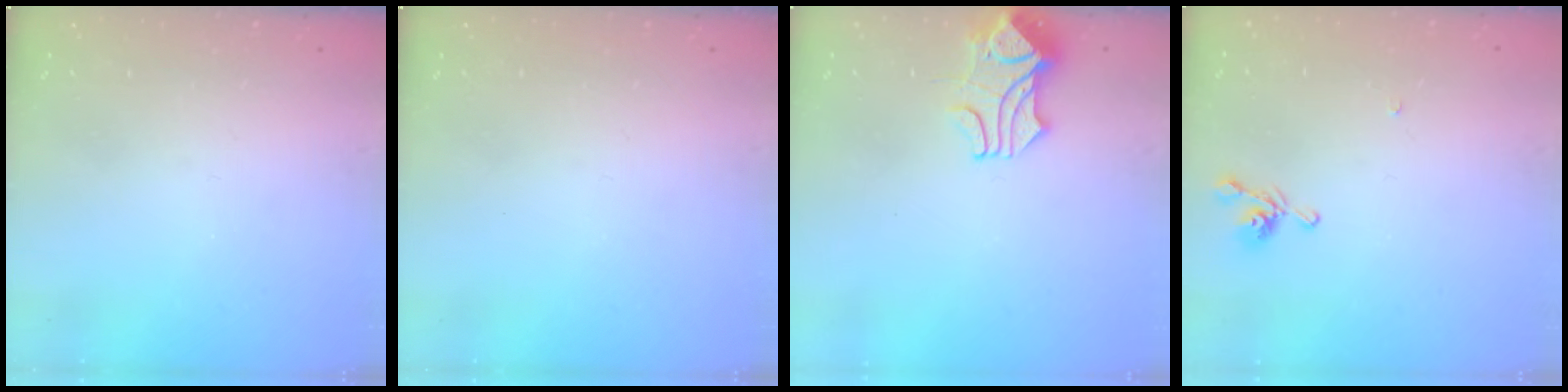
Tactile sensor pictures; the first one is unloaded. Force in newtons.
{"total": 0.0}
{"total": 1.8, "press": 1.4, "slide": 1.2}
{"total": 5.1, "press": 5.1, "slide": 0.5}